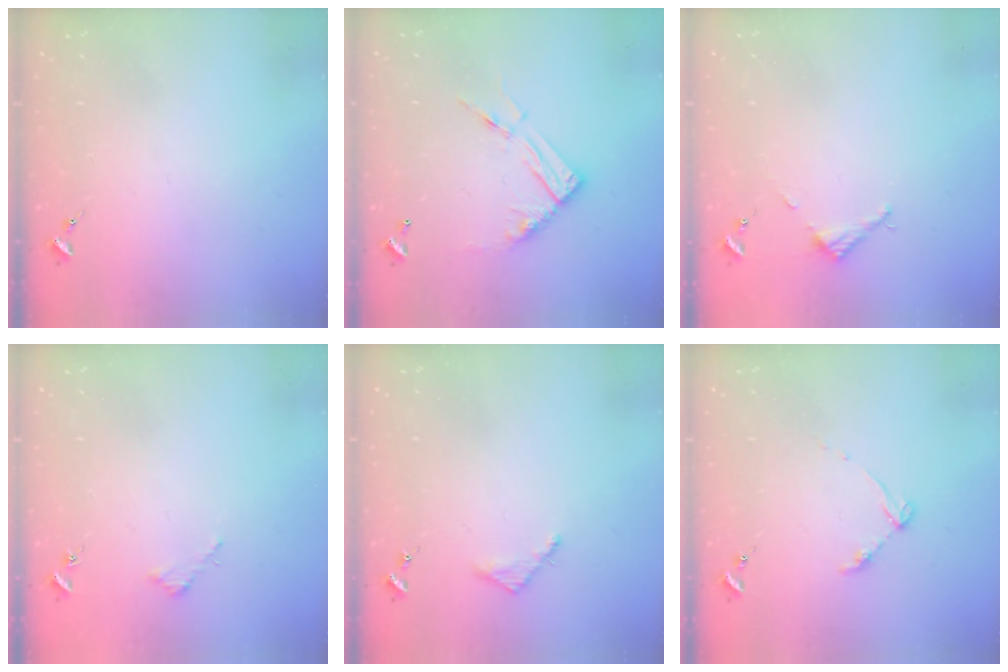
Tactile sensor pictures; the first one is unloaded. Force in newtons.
{"total": 12.6, "press": 12.6, "slide": 1.2}
{"total": 2.7, "press": 2.7, "slide": 0.2}
{"total": 1.9, "press": 1.9, "slide": 0.2}
{"total": 2.7, "press": 2.7, "slide": 0.3}
{"total": 4.6, "press": 4.5, "slide": 0.6}